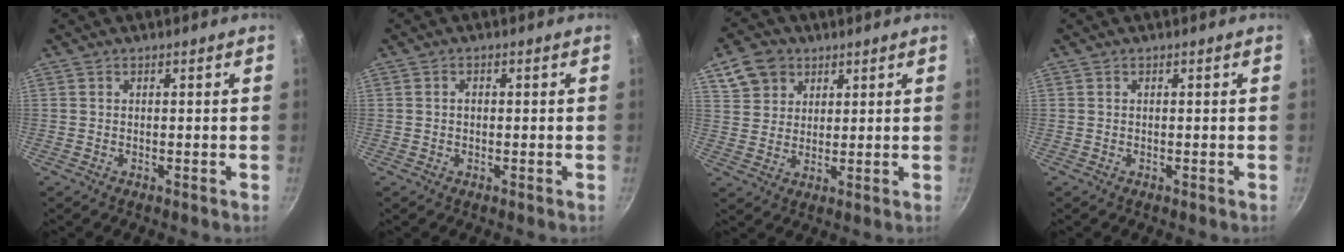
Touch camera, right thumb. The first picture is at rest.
{"total": 1.3, "force": [0.0, 1.0, 0.9], "torque": [-0.014, 0.005, -0.002]}
{"total": 9.4, "force": [4.9, 7.2, 3.4], "torque": [-0.040, 0.004, 0.087]}
{"total": 0.0}